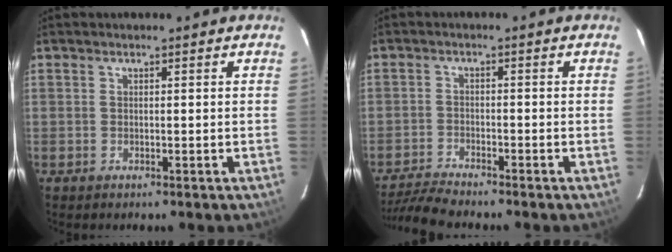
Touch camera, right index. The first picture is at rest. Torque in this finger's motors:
{"motor_torque": [0.27, -0.23, -0.01, 0.01]}